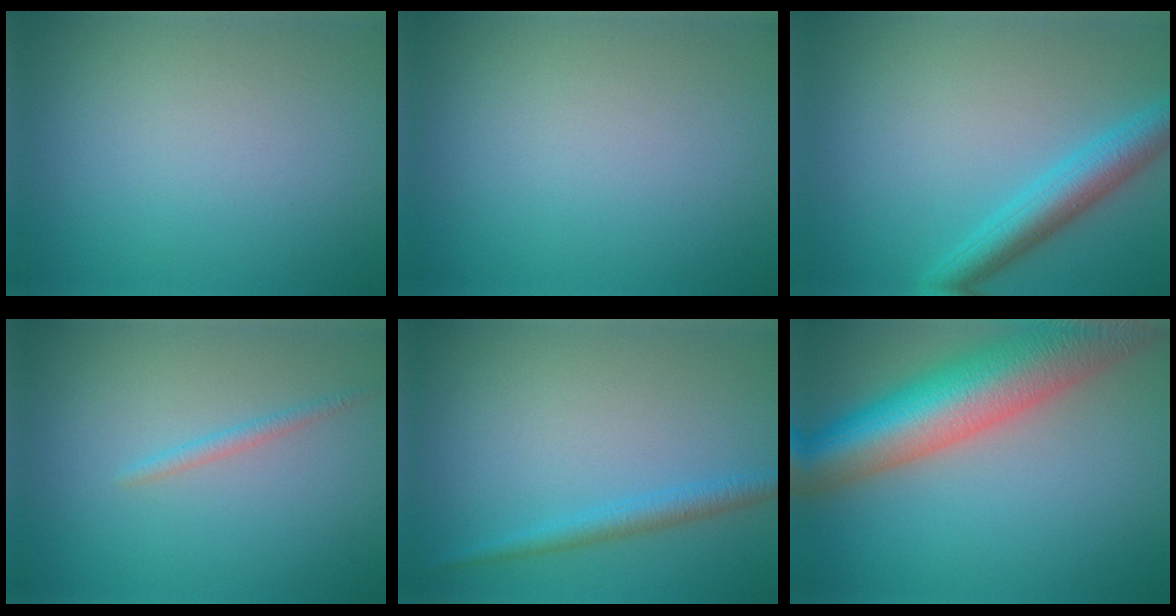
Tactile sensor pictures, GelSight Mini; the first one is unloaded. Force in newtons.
{"total": 0.0}
{"total": 4.5, "press": 4.5, "slide": 0.2}
{"total": 1.1, "press": 1.1, "slide": 0.0}
{"total": 2.1, "press": 2.1, "slide": 0.1}
{"total": 12.6, "press": 12.6, "slide": 0.5}